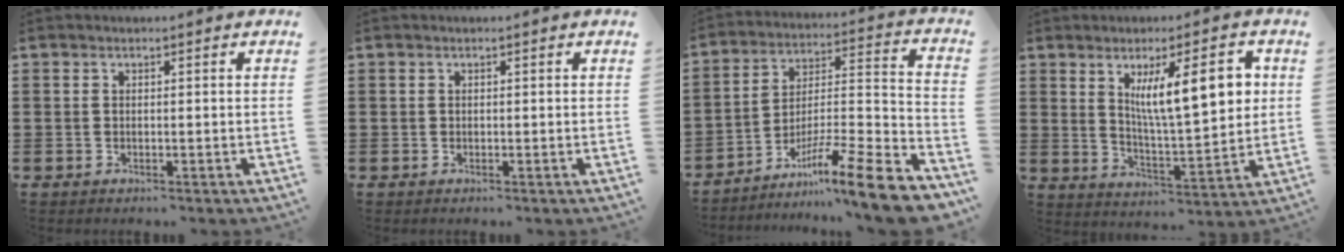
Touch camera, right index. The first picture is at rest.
{"total": 0.0}
{"total": 12.5, "force": [-9.1, 0.6, 8.5], "torque": [-0.117, 0.018, -0.167]}
{"total": 11.9, "force": [3.9, 3.2, 10.8], "torque": [-0.176, -0.001, 0.059]}